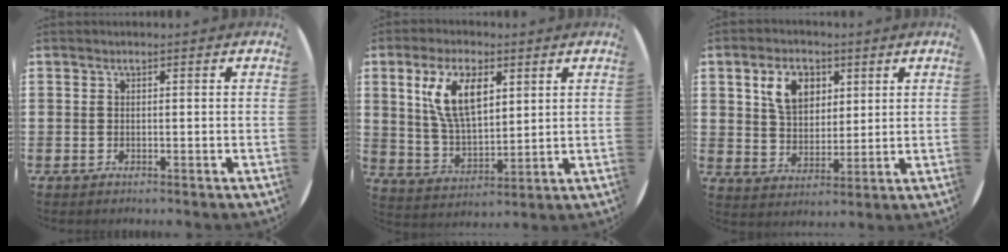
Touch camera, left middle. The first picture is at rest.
{"total": 8.8, "force": [4.5, 3.9, 6.6], "torque": [-0.141, 0.007, 0.081]}
{"total": 6.2, "force": [3.2, 4.0, 3.6], "torque": [-0.069, 0.007, 0.055]}